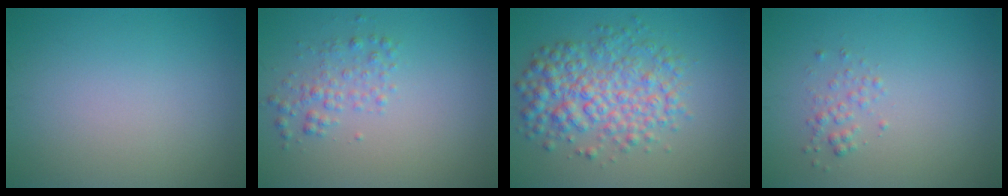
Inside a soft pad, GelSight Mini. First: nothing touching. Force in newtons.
{"total": 1.9, "press": 1.9, "slide": 0.1}
{"total": 5.9, "press": 5.9, "slide": 0.0}
{"total": 1.2, "press": 1.2, "slide": 0.1}